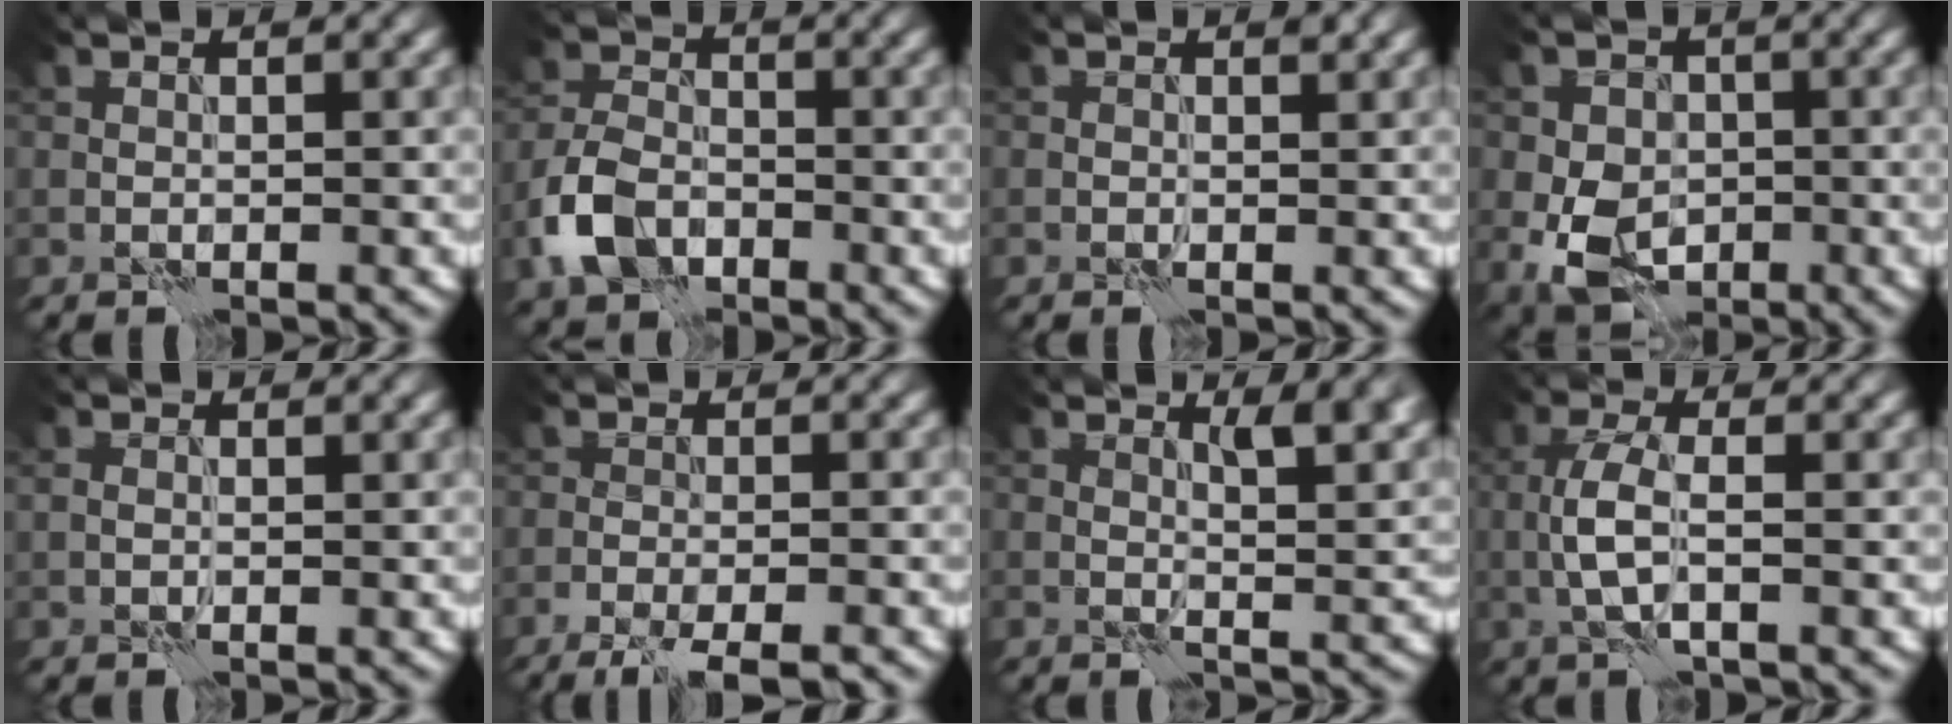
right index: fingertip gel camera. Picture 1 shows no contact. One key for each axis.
{"total": 5.3, "fx": -2.6, "fy": 3.6, "fz": 3.0, "tx": -0.068, "ty": 0.000, "tz": -0.057}
{"total": 0.8, "fx": 0.1, "fy": 0.5, "fz": 0.6, "tx": -0.003, "ty": -0.002, "tz": 0.000}
{"total": 6.5, "fx": -1.2, "fy": 5.0, "fz": 3.9, "tx": -0.077, "ty": -0.009, "tz": -0.028}
{"total": 1.4, "fx": 0.3, "fy": 1.0, "fz": 0.9, "tx": -0.018, "ty": -0.001, "tz": 0.008}
{"total": 6.0, "fx": -4.5, "fy": 1.4, "fz": 3.7, "tx": -0.054, "ty": -0.013, "tz": -0.067}
{"total": 4.1, "fx": 1.8, "fy": 1.2, "fz": 3.5, "tx": -0.050, "ty": -0.005, "tz": 0.029}
{"total": 3.4, "fx": -0.5, "fy": 1.1, "fz": 3.2, "tx": -0.072, "ty": 0.005, "tz": -0.016}